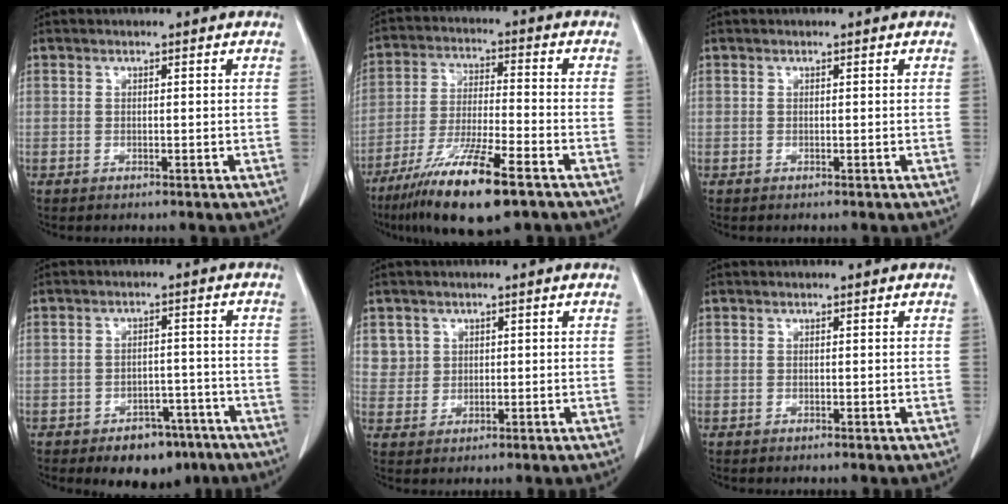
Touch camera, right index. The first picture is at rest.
{"total": 14.2, "force": [-8.9, 1.7, 10.9], "torque": [-0.211, -0.034, -0.160]}
{"total": 0.0}
{"total": 7.5, "force": [-5.2, 4.2, 3.4], "torque": [-0.036, 0.012, -0.072]}
{"total": 3.3, "force": [1.4, 3.0, -0.1], "torque": [0.019, 0.001, 0.024]}
{"total": 0.0}